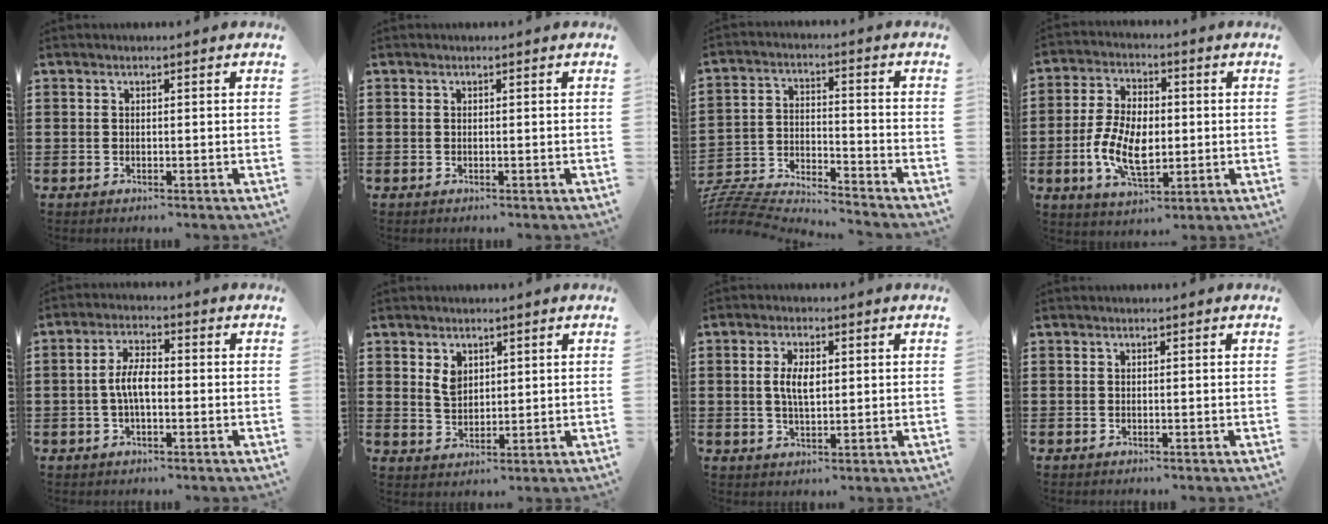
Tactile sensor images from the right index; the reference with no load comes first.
{"total": 0.0}
{"total": 6.6, "force": [-6.5, 0.0, 0.5], "torque": [-0.030, -0.008, -0.139]}
{"total": 9.1, "force": [-1.5, 4.9, 7.5], "torque": [-0.164, 0.005, -0.031]}
{"total": 5.2, "force": [-0.7, 2.2, 4.7], "torque": [-0.104, 0.001, -0.020]}
{"total": 3.2, "force": [1.7, 2.3, 1.6], "torque": [-0.039, 0.007, 0.031]}
{"total": 4.4, "force": [0.4, 2.0, 3.8], "torque": [-0.069, 0.005, 0.004]}
{"total": 0.0}